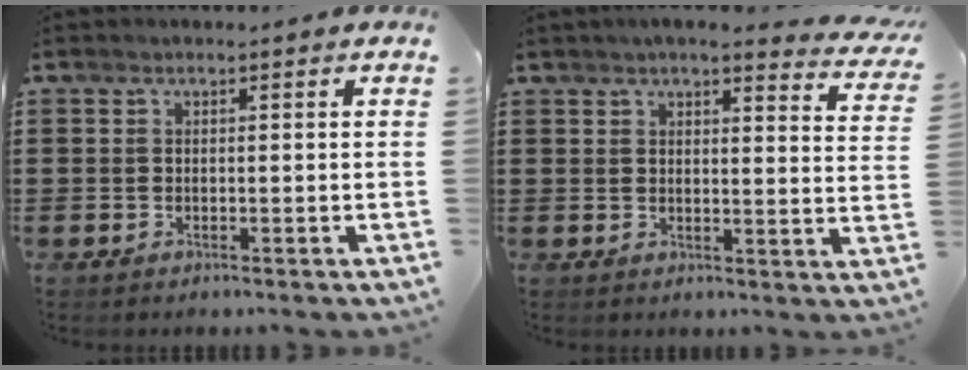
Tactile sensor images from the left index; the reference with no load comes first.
{"total": 4.0, "force": [3.6, 0.0, 1.6], "torque": [-0.039, -0.016, 0.062]}